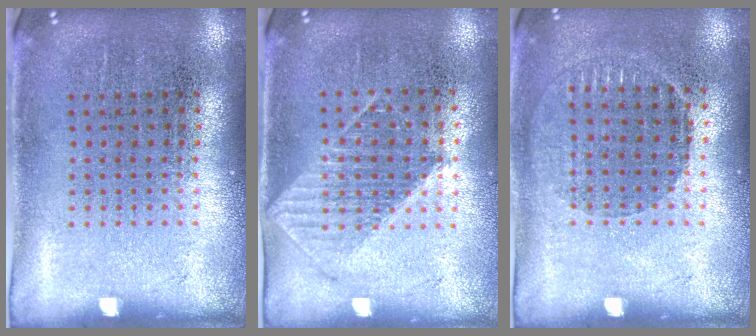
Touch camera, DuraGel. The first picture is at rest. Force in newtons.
{"total": 1.1, "press": 1.0, "slide": 0.4}
{"total": 1.0, "press": 0.9, "slide": 0.4}